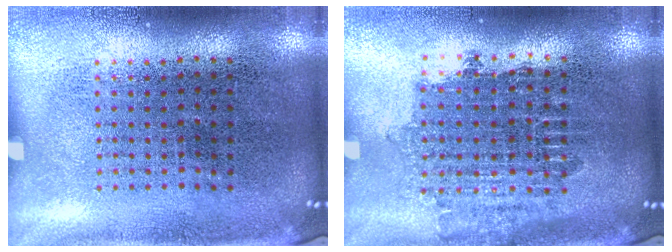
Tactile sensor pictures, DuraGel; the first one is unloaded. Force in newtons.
{"total": 1.7, "press": 1.4, "slide": 1.0}